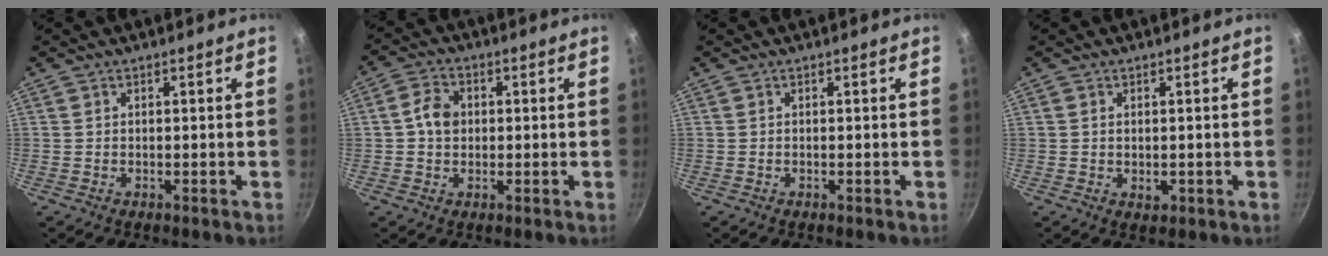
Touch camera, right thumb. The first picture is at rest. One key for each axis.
{"total": 5.2, "fx": 0.3, "fy": 4.2, "fz": 3.1, "tx": -0.040, "ty": 0.013, "tz": -0.003}
{"total": 0.0}
{"total": 1.9, "fx": 0.0, "fy": 1.3, "fz": 1.4, "tx": -0.019, "ty": -0.002, "tz": 0.001}